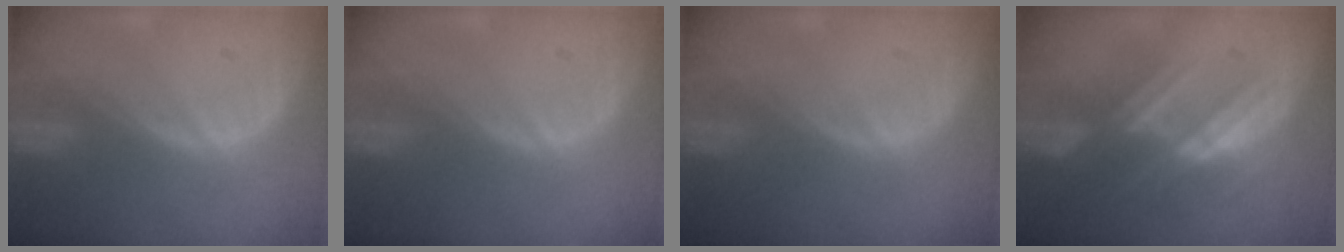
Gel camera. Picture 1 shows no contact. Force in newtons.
{"total": 0.0}
{"total": 0.0}
{"total": 7.2, "press": 6.5, "slide": 3.1}